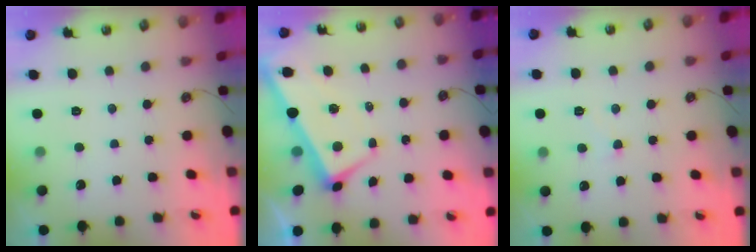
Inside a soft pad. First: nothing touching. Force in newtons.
{"total": 1.6, "press": 1.4, "slide": 0.8}
{"total": 1.9, "press": 1.8, "slide": 0.6}